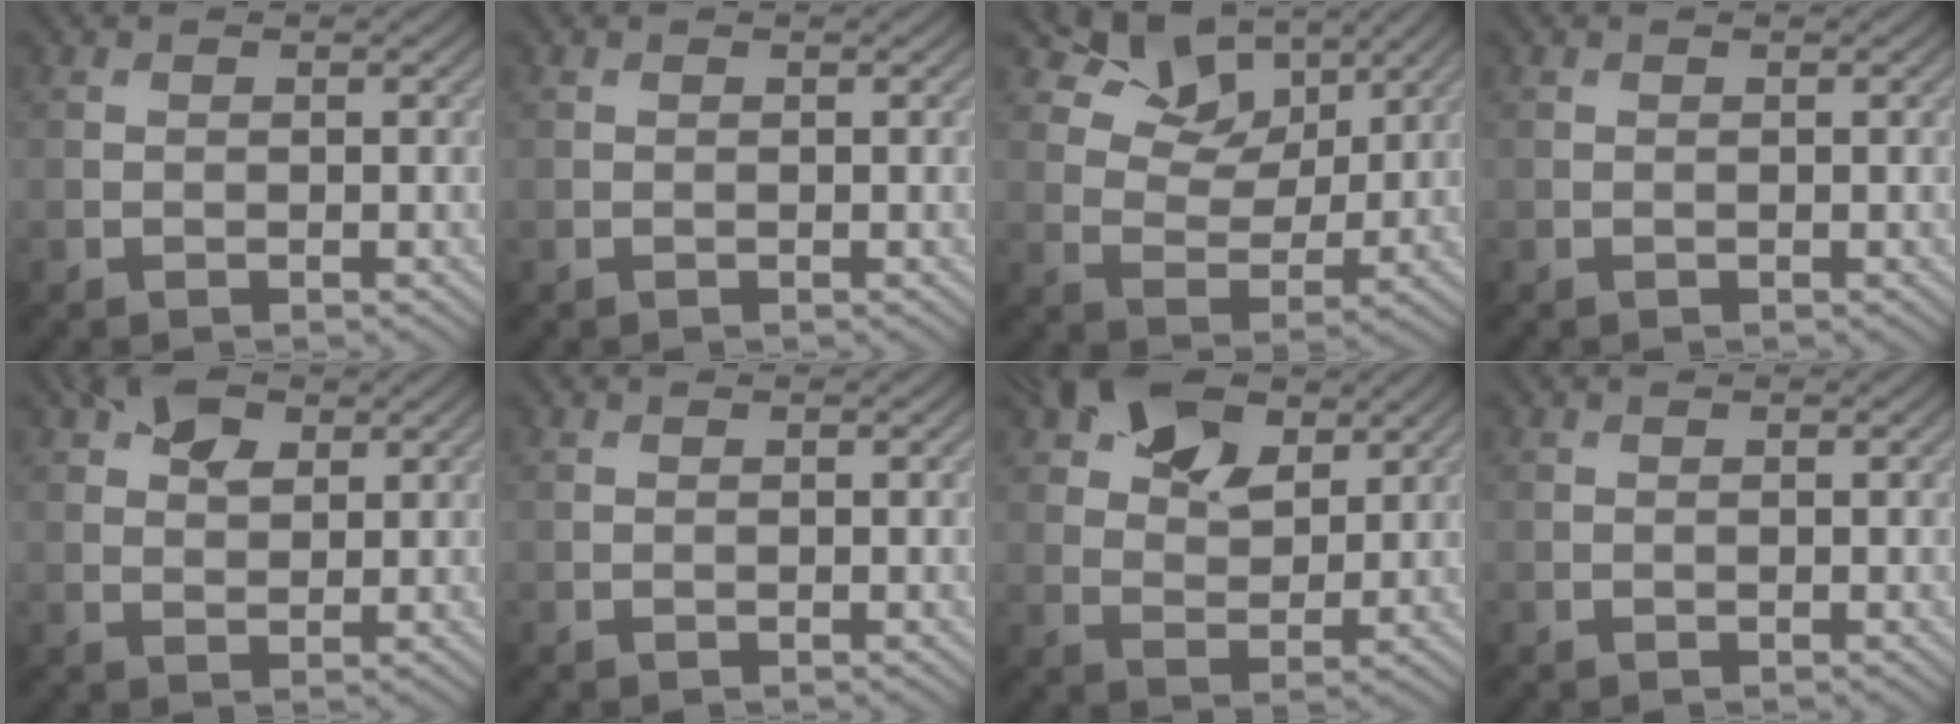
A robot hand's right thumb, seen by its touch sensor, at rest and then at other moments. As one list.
[{"total": 0.0}, {"total": 9.4, "force": [6.1, 5.5, 4.6], "torque": [-0.083, -0.001, 0.102]}, {"total": 0.0}, {"total": 4.3, "force": [2.3, 2.6, 2.5], "torque": [-0.047, 0.004, 0.039]}, {"total": 0.0}, {"total": 10.2, "force": [5.7, 5.8, 6.1], "torque": [-0.129, 0.012, 0.103]}, {"total": 0.0}]